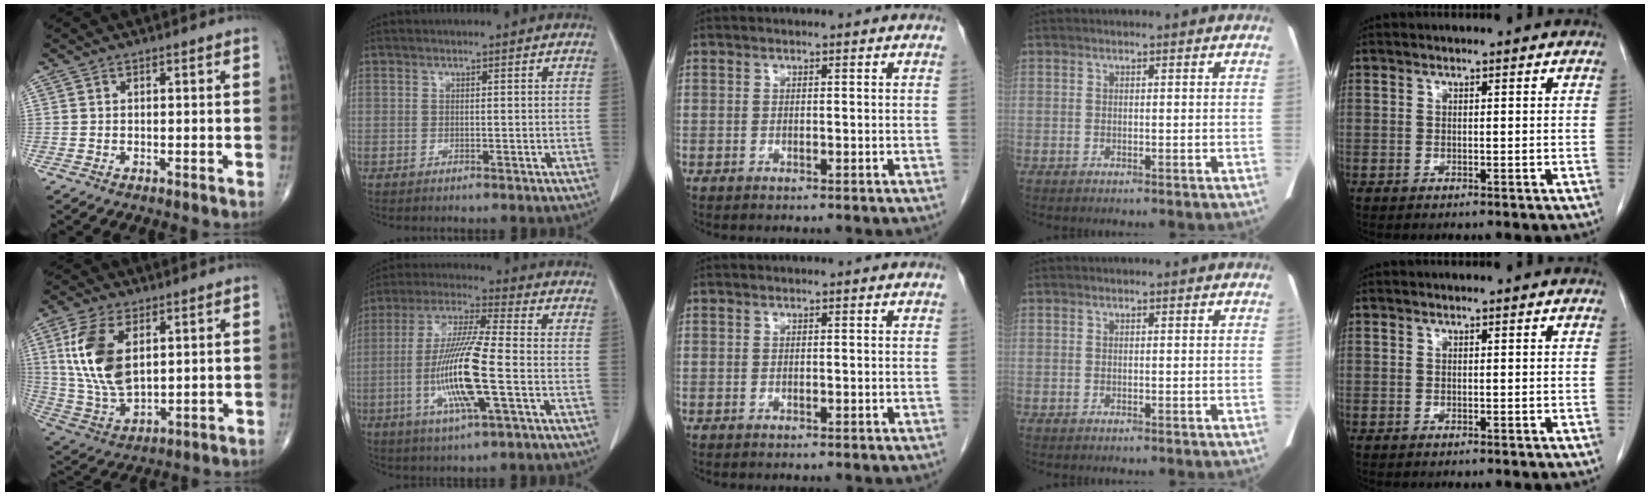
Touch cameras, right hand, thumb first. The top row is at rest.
{"thumb": {"total": 14.5, "force": [4.1, 7.8, 11.6], "torque": [-0.236, -0.015, 0.090]}, "index": {"total": 13.8, "force": [-3.1, 0.7, 13.5], "torque": [-0.271, -0.012, -0.061]}}